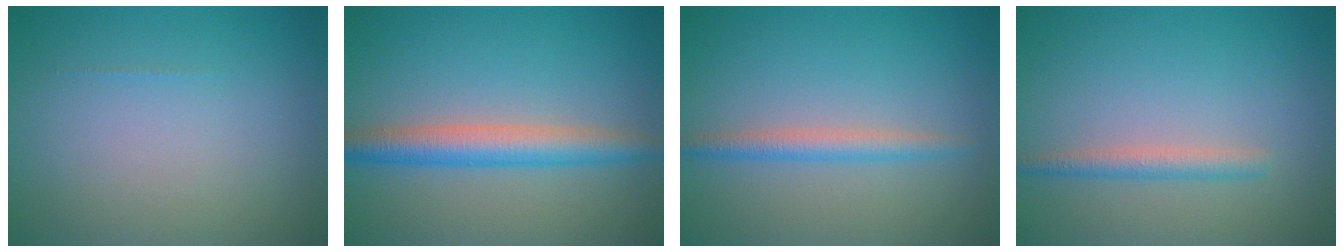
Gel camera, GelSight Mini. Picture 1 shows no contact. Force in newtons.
{"total": 4.3, "press": 4.3, "slide": 0.1}
{"total": 2.2, "press": 2.2, "slide": 0.0}
{"total": 1.8, "press": 1.8, "slide": 0.1}